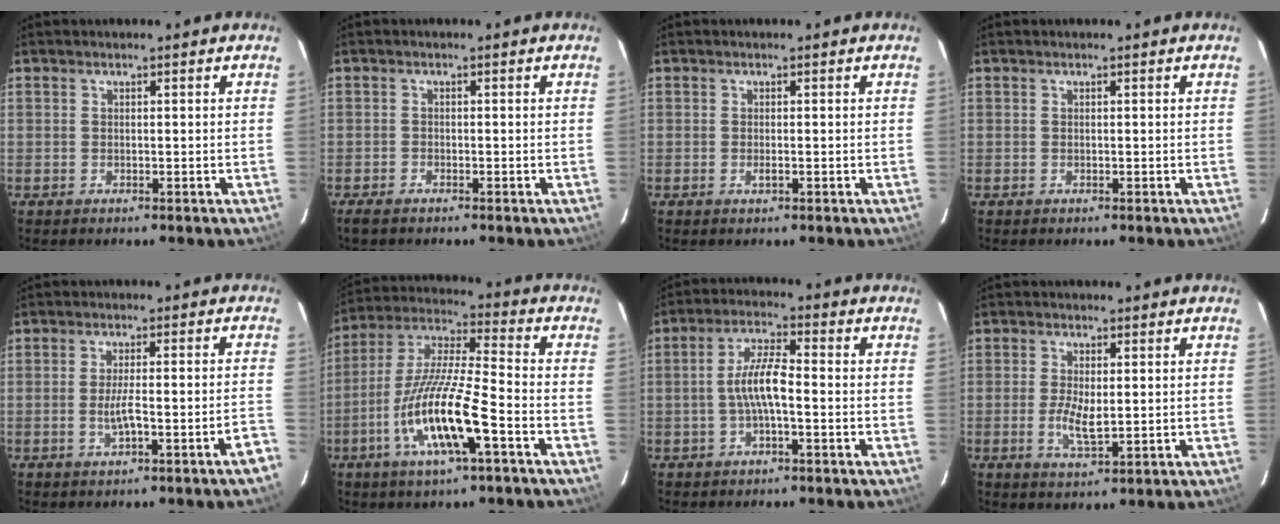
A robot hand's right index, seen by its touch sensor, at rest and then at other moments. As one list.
[{"total": 1.9, "force": [-1.6, 0.6, 0.8], "torque": [-0.025, -0.005, -0.033]}, {"total": 0.8, "force": [-0.3, 0.1, 0.7], "torque": [-0.012, -0.002, -0.005]}, {"total": 0.0}, {"total": 6.0, "force": [-3.1, -0.5, 5.1], "torque": [-0.081, -0.008, -0.045]}, {"total": 15.4, "force": [-6.5, 2.1, 13.9], "torque": [-0.281, -0.013, -0.130]}, {"total": 6.5, "force": [-1.5, 1.4, 6.1], "torque": [-0.125, 0.011, -0.027]}, {"total": 4.7, "force": [-0.5, 1.8, 4.3], "torque": [-0.087, -0.010, -0.009]}]